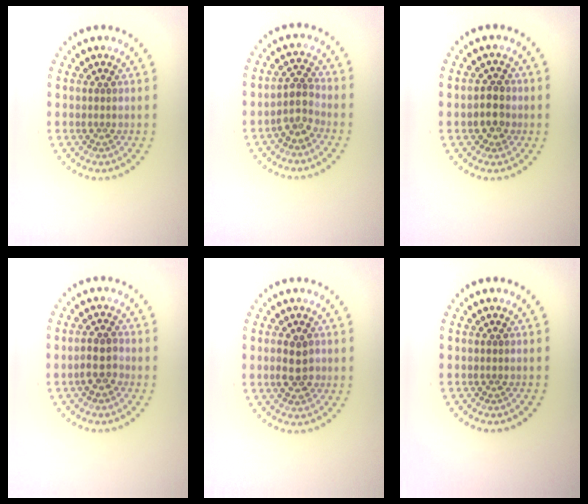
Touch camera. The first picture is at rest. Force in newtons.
{"total": 2.2, "press": 1.9, "slide": 1.1}
{"total": 1.9, "press": 1.8, "slide": 0.5}
{"total": 2.3, "press": 2.2, "slide": 0.7}
{"total": 2.5, "press": 2.5, "slide": 0.2}
{"total": 0.0}